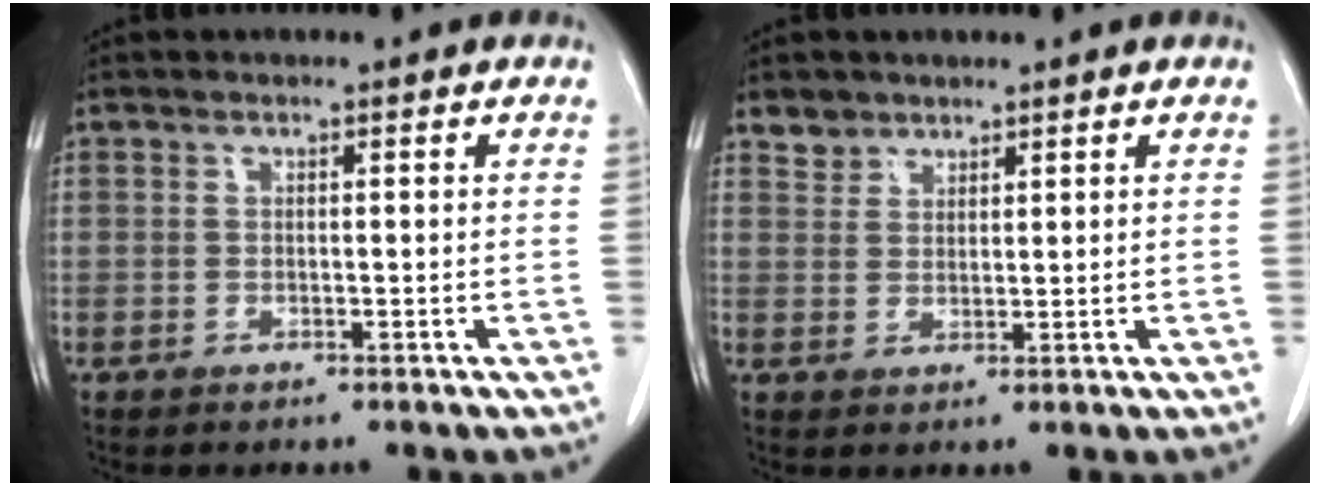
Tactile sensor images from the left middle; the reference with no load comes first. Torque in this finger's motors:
{"motor_torque": [0.66, -0.66, 0.00, 0.01]}